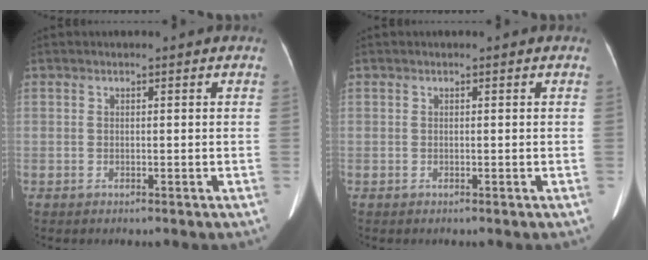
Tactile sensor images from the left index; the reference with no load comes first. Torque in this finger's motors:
{"motor_torque": [0.00, 0.00, 0.00, 0.00]}